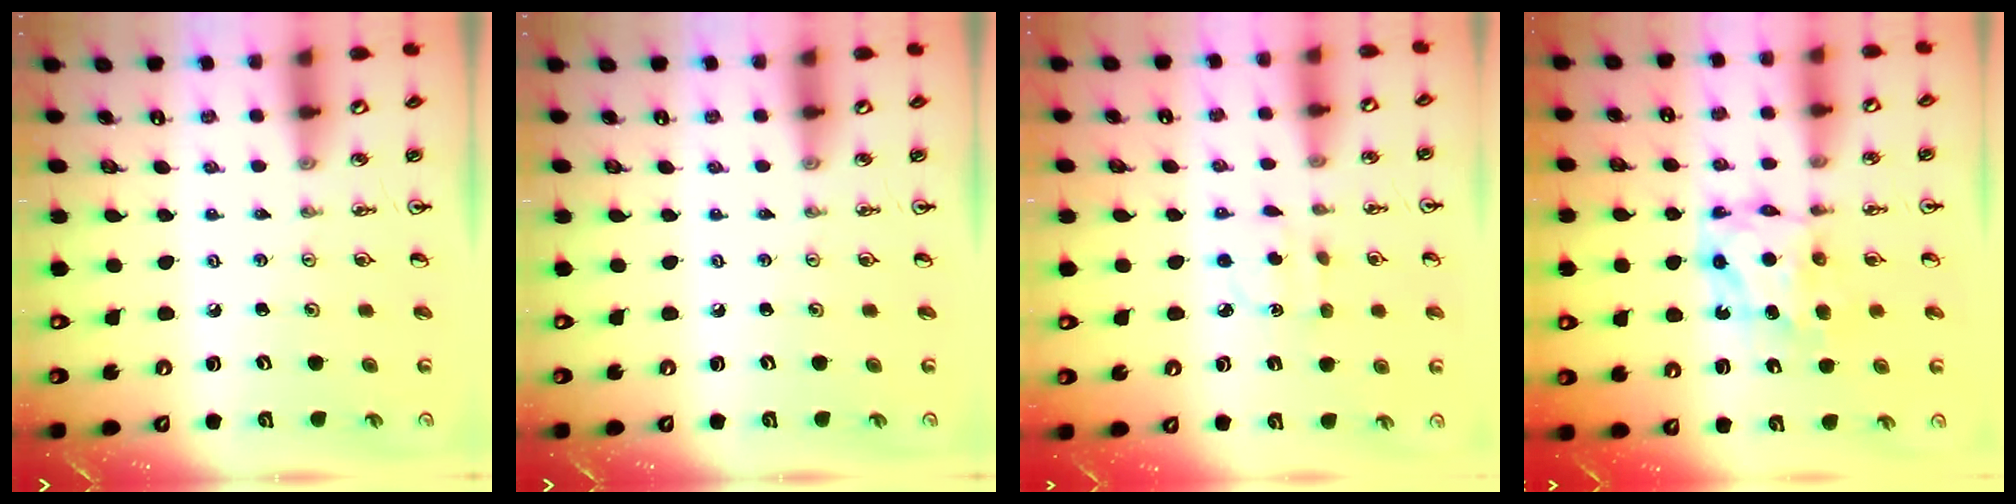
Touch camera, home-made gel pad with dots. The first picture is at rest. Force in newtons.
{"total": 0.0}
{"total": 3.7, "press": 3.7, "slide": 0.6}
{"total": 6.6, "press": 6.6, "slide": 0.3}